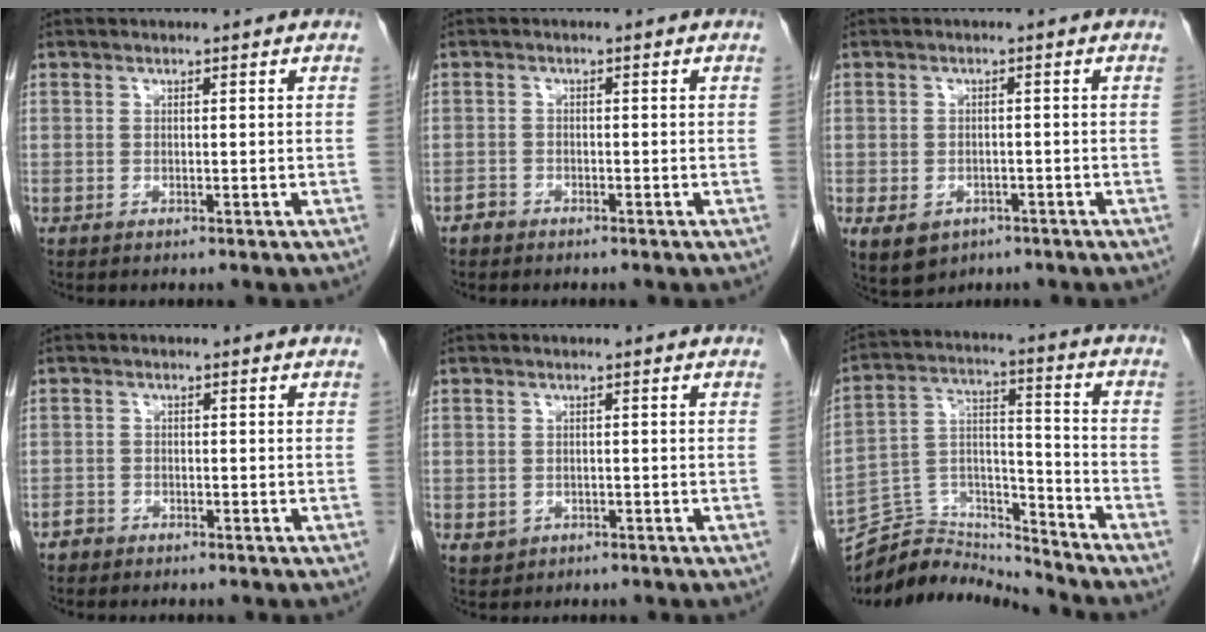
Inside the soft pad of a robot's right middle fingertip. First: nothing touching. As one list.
[{"total": 1.3, "force": [-1.1, 0.7, 0.1], "torque": [-0.006, 0.003, -0.022]}, {"total": 6.7, "force": [-3.5, 5.0, 2.8], "torque": [-0.056, 0.001, -0.043]}, {"total": 1.5, "force": [-1.2, 0.9, 0.1], "torque": [-0.007, 0.004, -0.023]}, {"total": 2.2, "force": [-0.8, 1.9, 0.5], "torque": [-0.007, 0.003, -0.004]}, {"total": 12.8, "force": [-12.8, 0.8, -0.3], "torque": [0.007, 0.050, -0.234]}]